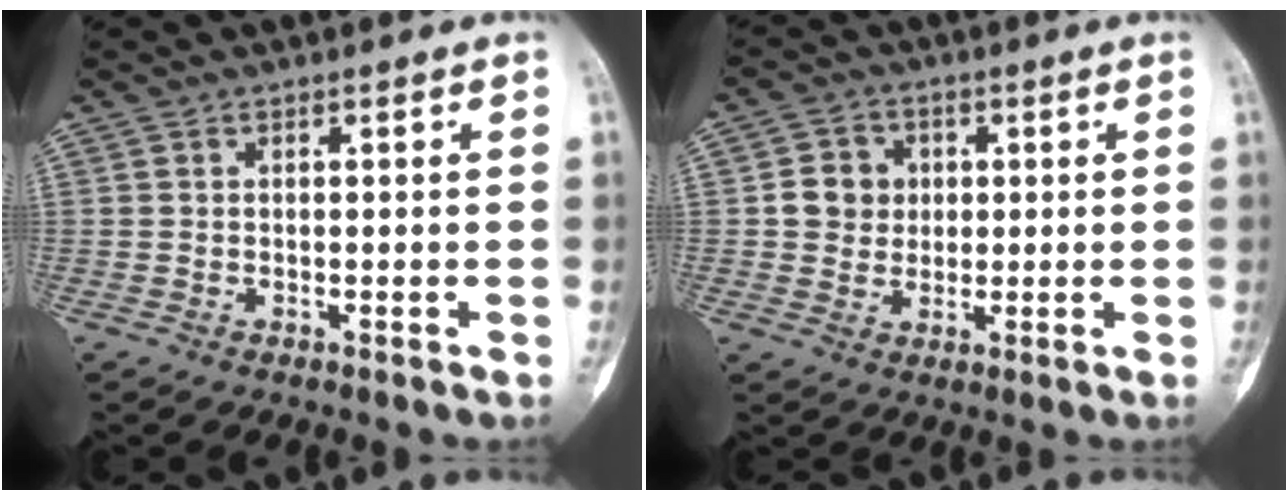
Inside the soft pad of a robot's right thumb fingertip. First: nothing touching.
{"total": 6.3, "force": [0.8, 5.8, 2.4], "torque": [-0.008, 0.004, 0.010]}